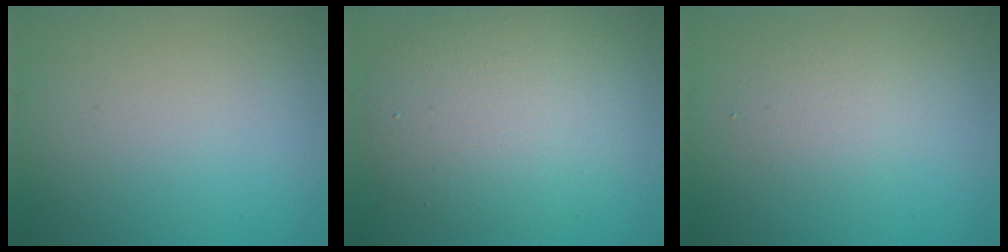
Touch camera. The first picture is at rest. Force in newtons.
{"total": 7.4, "press": 7.4, "slide": 0.3}
{"total": 2.0, "press": 2.0, "slide": 0.2}